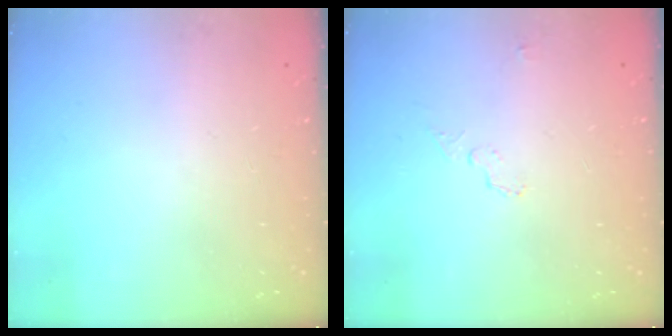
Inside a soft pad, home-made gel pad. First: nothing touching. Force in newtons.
{"total": 4.1, "press": 3.7, "slide": 1.7}